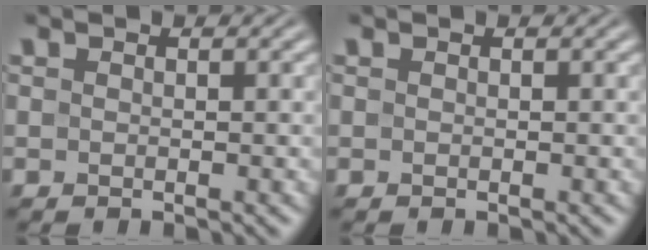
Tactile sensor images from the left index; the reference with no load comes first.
{"total": 0.0}